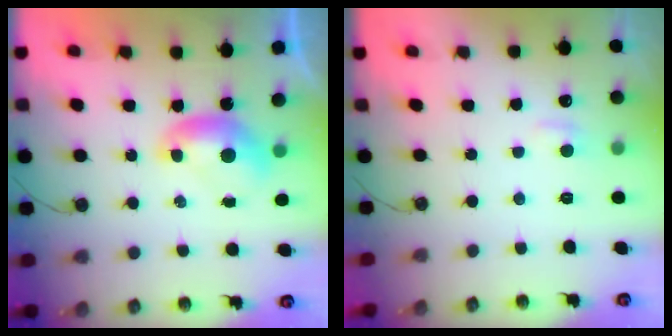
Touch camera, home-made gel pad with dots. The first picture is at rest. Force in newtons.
{"total": 1.3, "press": 1.2, "slide": 0.6}